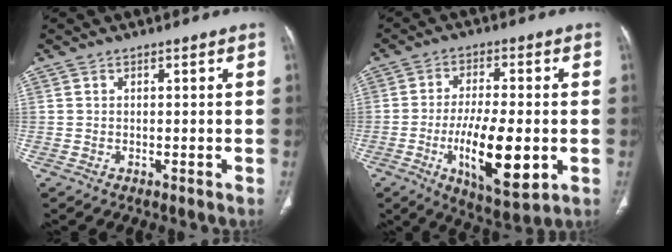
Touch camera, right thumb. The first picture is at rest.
{"total": 14.5, "force": [-3.3, 5.1, 13.2], "torque": [-0.215, -0.012, -0.049]}